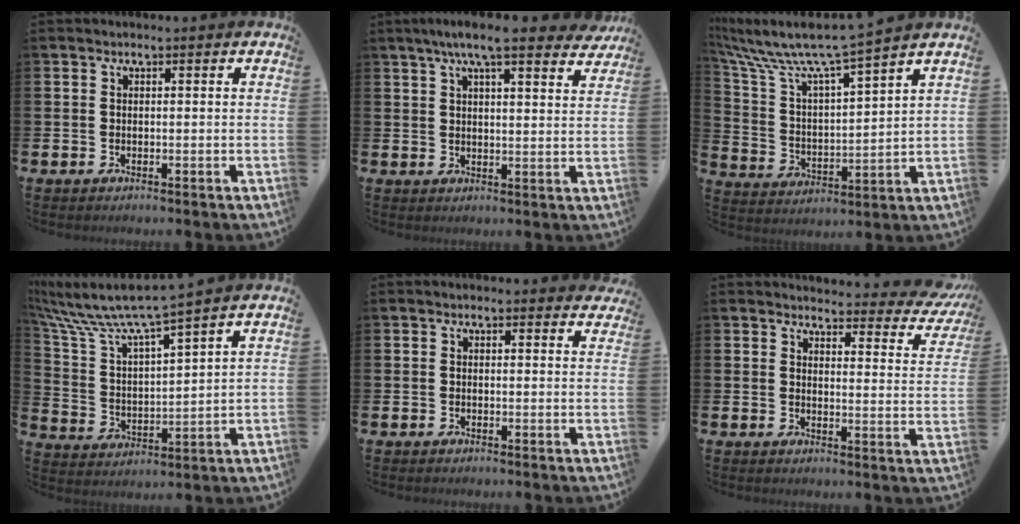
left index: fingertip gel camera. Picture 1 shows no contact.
{"total": 7.6, "force": [6.6, 1.0, 3.6], "torque": [-0.066, -0.023, 0.114]}
{"total": 8.6, "force": [7.7, 0.3, 3.8], "torque": [-0.110, -0.057, 0.123]}
{"total": 7.8, "force": [7.1, 0.4, 3.2], "torque": [-0.098, -0.053, 0.113]}
{"total": 0.9, "force": [0.8, 0.4, 0.1], "torque": [0.000, 0.003, 0.014]}
{"total": 3.5, "force": [3.2, 1.0, 0.7], "torque": [-0.008, -0.033, 0.046]}